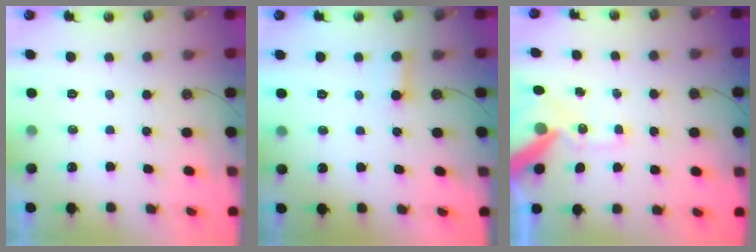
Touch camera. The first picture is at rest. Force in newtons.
{"total": 2.8, "press": 2.8, "slide": 0.3}
{"total": 13.5, "press": 13.4, "slide": 2.1}